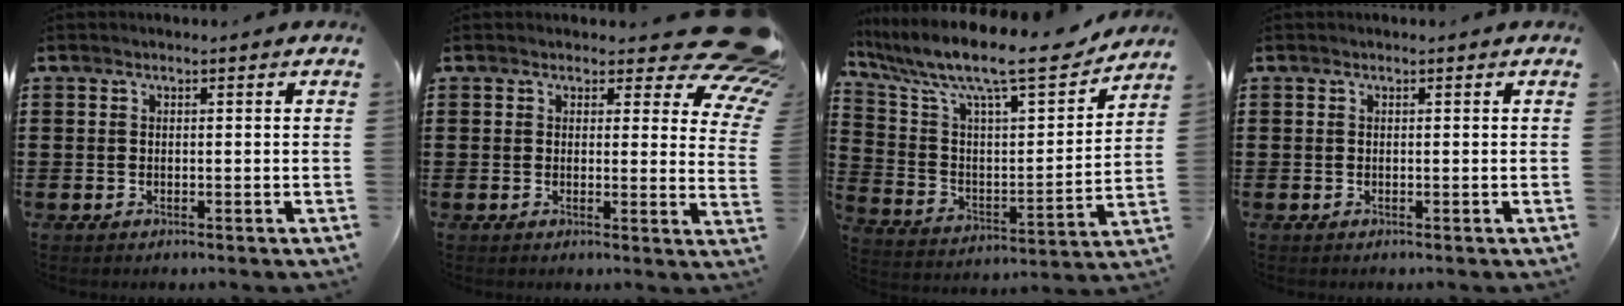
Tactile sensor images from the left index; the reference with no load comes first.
{"total": 7.0, "force": [5.5, 2.2, 3.8], "torque": [-0.048, -0.030, 0.093]}
{"total": 11.7, "force": [9.6, 1.2, 6.5], "torque": [-0.150, -0.075, 0.152]}
{"total": 0.0}